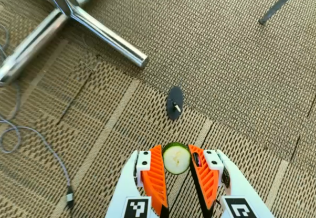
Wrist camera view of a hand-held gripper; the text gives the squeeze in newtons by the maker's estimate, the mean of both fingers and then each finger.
{"total": 6.5, "left": 6.0, "right": 6.9}